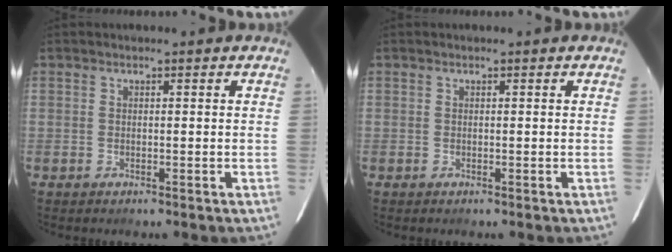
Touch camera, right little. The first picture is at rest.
{"total": 0.0}